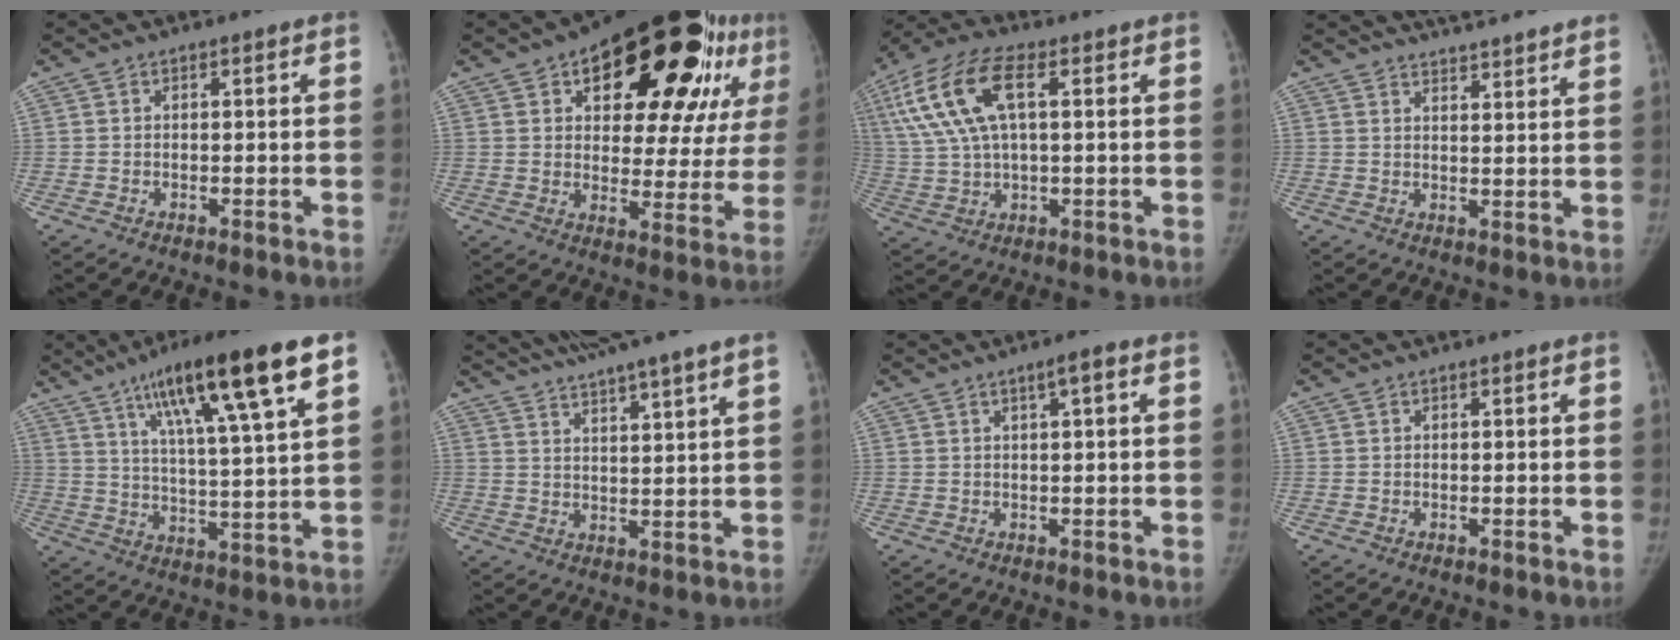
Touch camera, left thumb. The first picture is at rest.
{"total": 29.1, "force": [13.8, 13.1, 22.1], "torque": [-0.264, -0.007, 0.197]}
{"total": 15.6, "force": [4.6, 7.1, 13.1], "torque": [-0.281, 0.024, 0.085]}
{"total": 12.0, "force": [10.9, 1.4, 4.8], "torque": [-0.057, -0.024, 0.142]}
{"total": 19.9, "force": [10.8, 2.6, 16.6], "torque": [-0.261, -0.023, 0.177]}
{"total": 14.6, "force": [11.7, 0.2, 8.6], "torque": [-0.132, -0.024, 0.177]}
{"total": 2.8, "force": [1.1, 0.3, 2.6], "torque": [-0.040, 0.005, 0.016]}
{"total": 0.0}